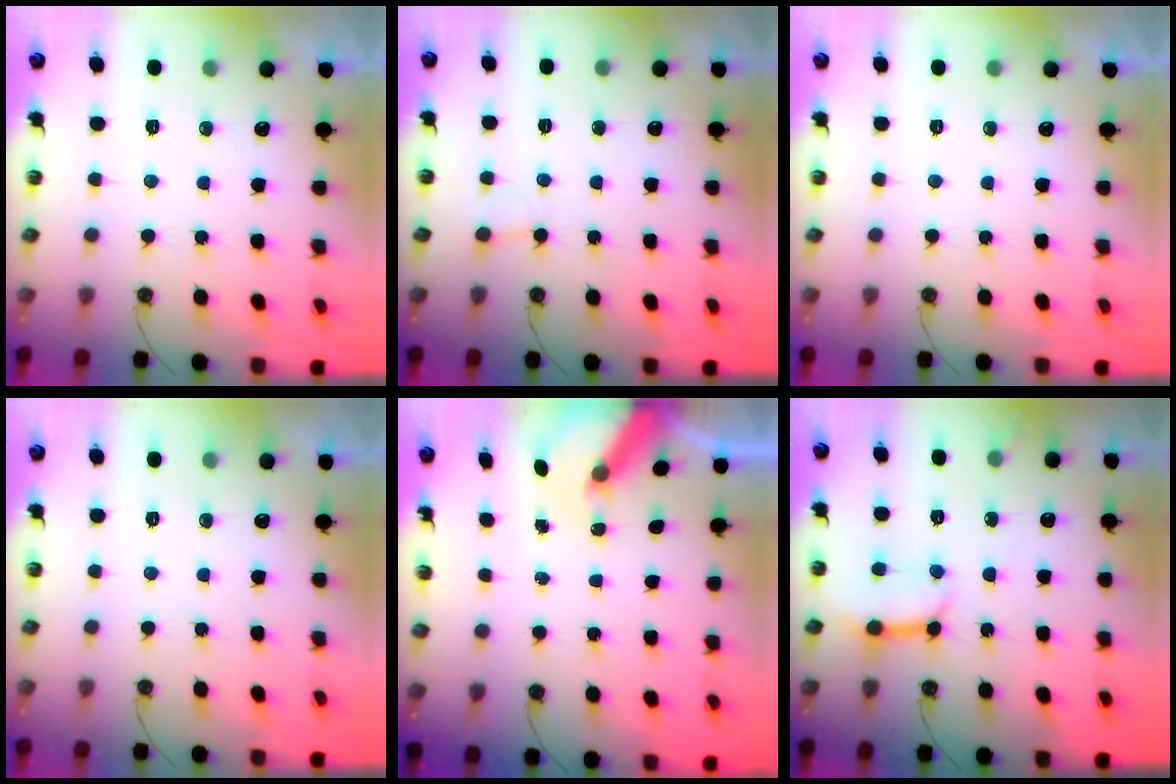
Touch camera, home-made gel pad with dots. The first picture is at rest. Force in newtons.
{"total": 3.4, "press": 3.4, "slide": 0.3}
{"total": 0.0}
{"total": 0.0}
{"total": 7.4, "press": 7.4, "slide": 0.8}
{"total": 9.8, "press": 9.7, "slide": 1.4}